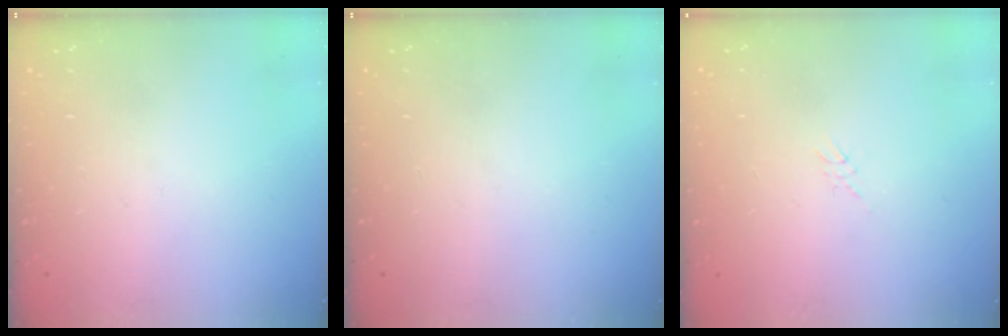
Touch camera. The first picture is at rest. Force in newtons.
{"total": 0.0}
{"total": 3.7, "press": 3.6, "slide": 0.7}